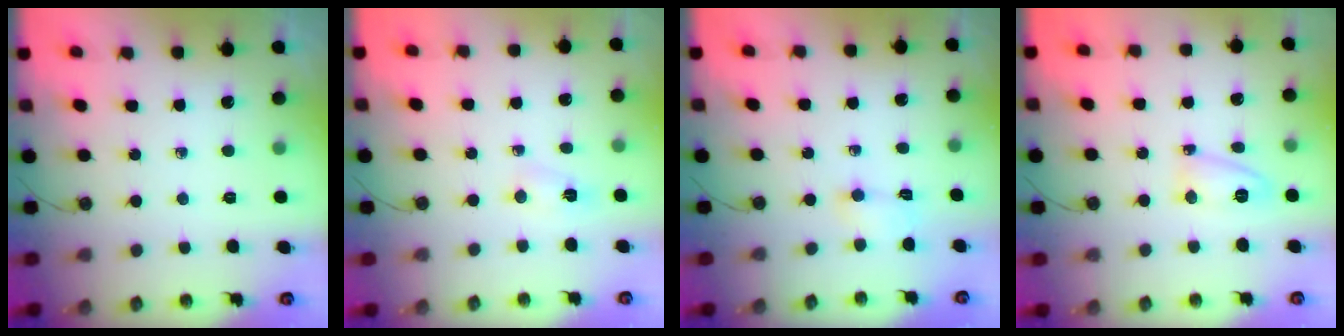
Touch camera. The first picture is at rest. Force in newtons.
{"total": 2.1, "press": 2.0, "slide": 0.4}
{"total": 3.2, "press": 3.1, "slide": 1.0}
{"total": 6.2, "press": 6.1, "slide": 0.5}